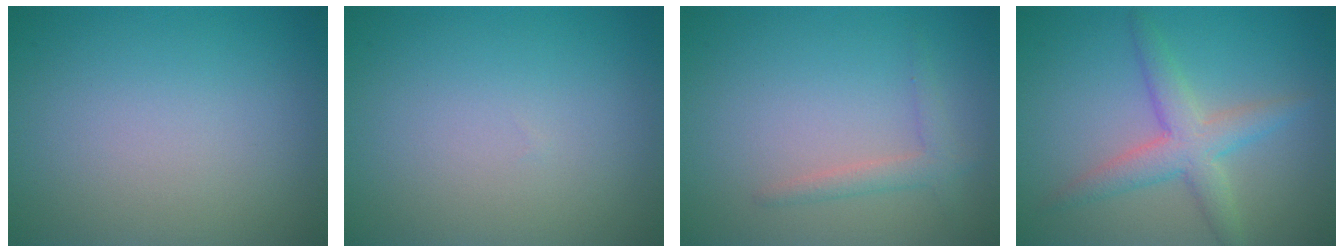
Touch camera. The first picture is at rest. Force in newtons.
{"total": 0.0}
{"total": 1.6, "press": 1.6, "slide": 0.0}
{"total": 3.8, "press": 3.8, "slide": 0.1}